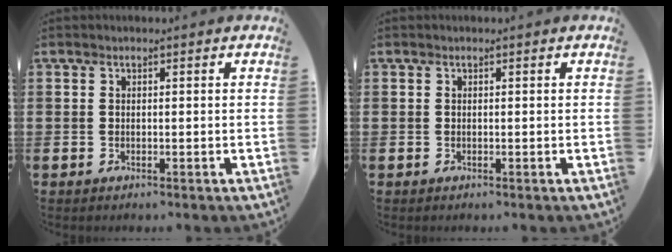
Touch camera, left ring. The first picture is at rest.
{"total": 0.0}